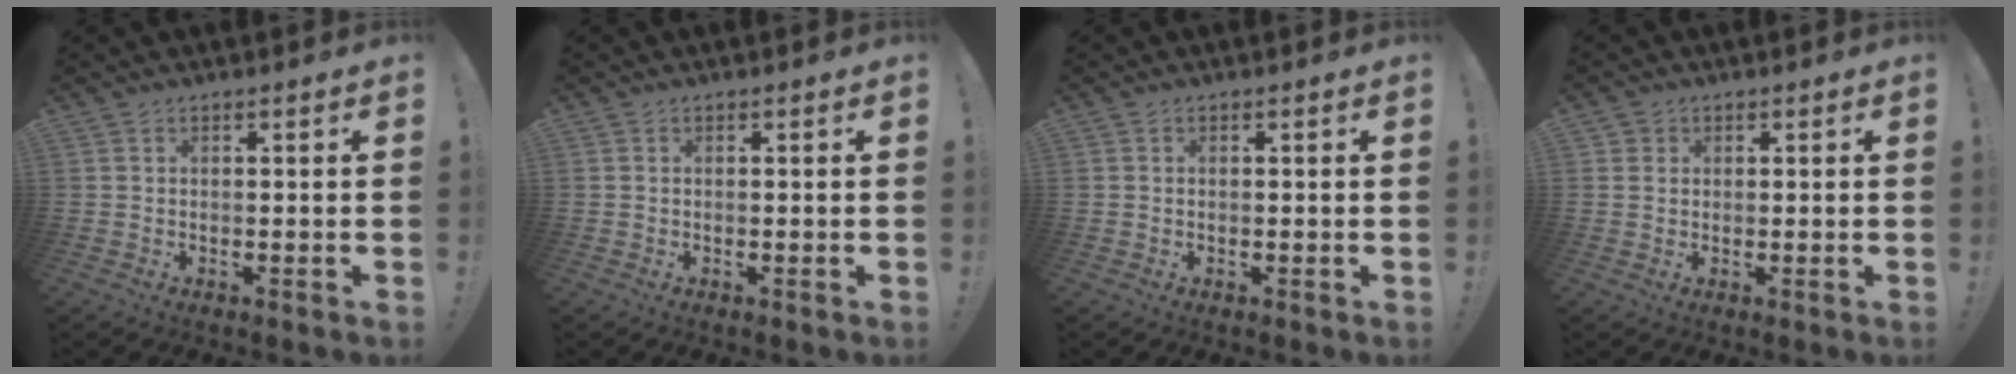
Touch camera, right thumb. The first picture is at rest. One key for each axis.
{"total": 0.0}
{"total": 0.0}
{"total": 1.8, "fx": 0.5, "fy": 1.7, "fz": 0.3, "tx": -0.005, "ty": 0.003, "tz": 0.009}